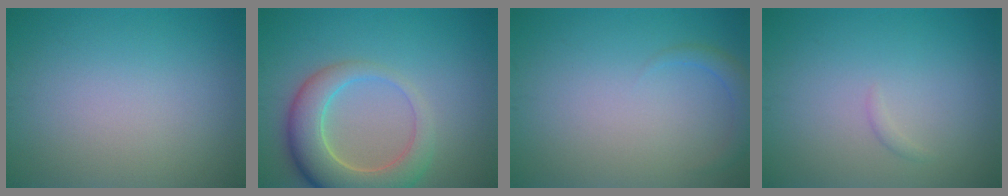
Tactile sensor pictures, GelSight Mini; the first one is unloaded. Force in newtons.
{"total": 6.8, "press": 6.8, "slide": 0.8}
{"total": 1.5, "press": 1.5, "slide": 0.1}
{"total": 0.5, "press": 0.5, "slide": 0.1}